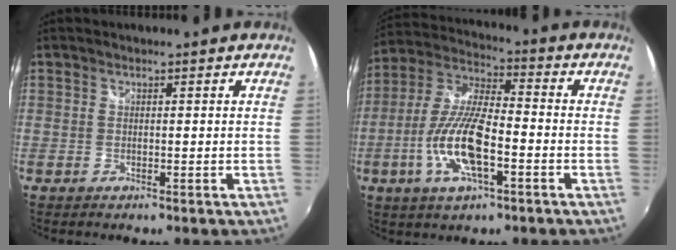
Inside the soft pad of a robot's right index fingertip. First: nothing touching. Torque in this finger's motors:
{"motor_torque": [1.23, -0.91, 0.75, 0.14]}